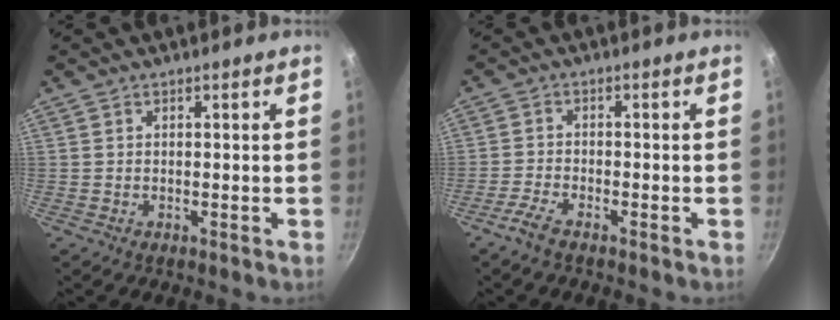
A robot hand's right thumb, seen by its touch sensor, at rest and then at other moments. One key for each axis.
{"total": 3.3, "fx": -2.6, "fy": 0.9, "fz": 1.9, "tx": -0.053, "ty": 0.018, "tz": -0.058}